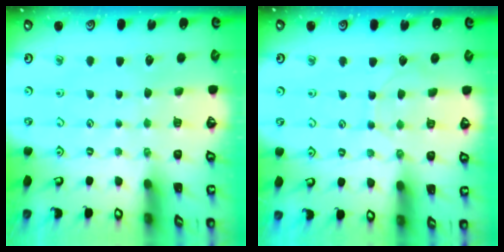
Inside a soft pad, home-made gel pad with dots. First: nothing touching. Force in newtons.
{"total": 4.3, "press": 4.3, "slide": 0.1}